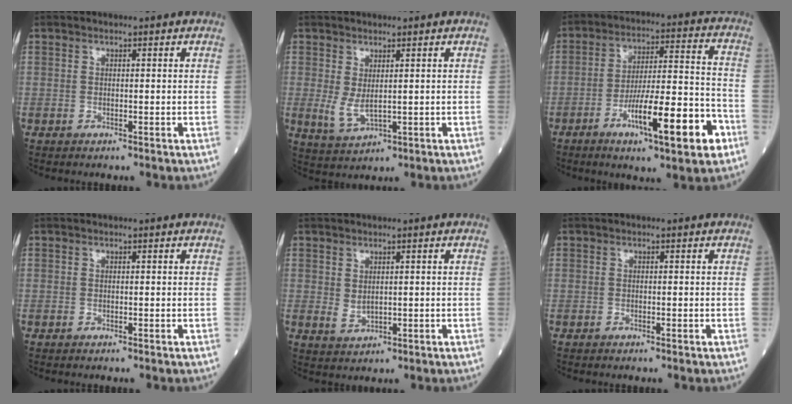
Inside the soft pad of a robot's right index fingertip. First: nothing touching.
{"total": 4.9, "force": [0.1, 1.8, 4.5], "torque": [-0.100, -0.009, 0.012]}
{"total": 15.4, "force": [-7.1, 2.0, 13.6], "torque": [-0.222, 0.005, -0.107]}
{"total": 0.0}
{"total": 2.2, "force": [0.4, 1.3, 1.6], "torque": [-0.033, -0.002, 0.016]}
{"total": 0.0}